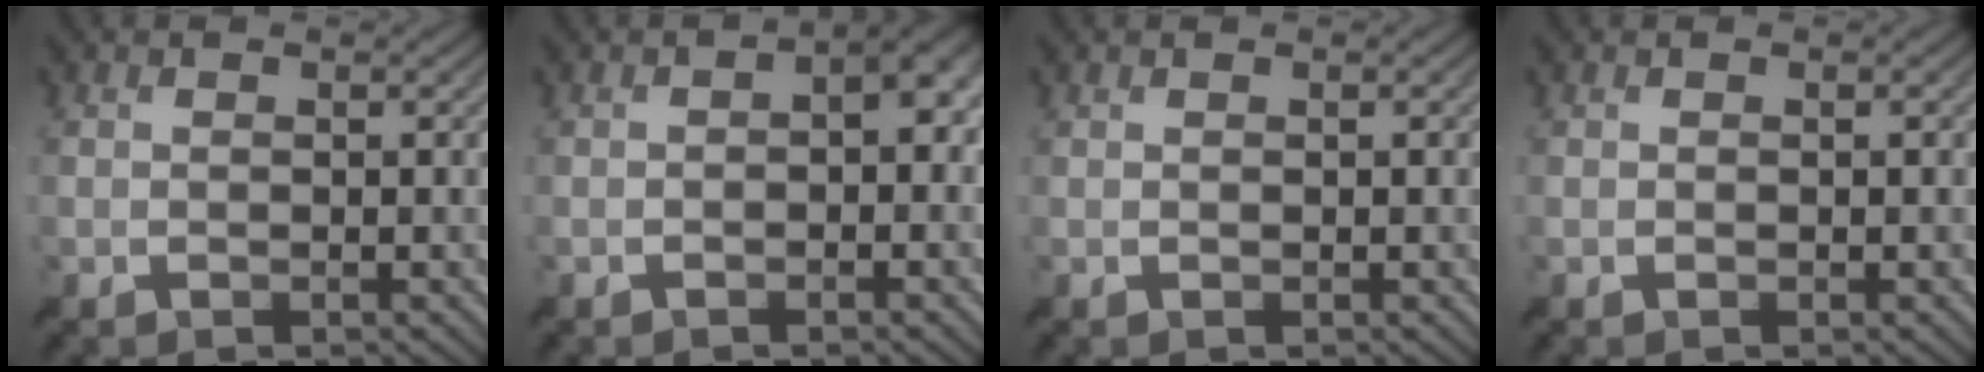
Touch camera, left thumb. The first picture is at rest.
{"total": 3.2, "force": [-0.4, 1.4, 2.9], "torque": [-0.038, 0.006, -0.008]}
{"total": 0.0}
{"total": 0.0}